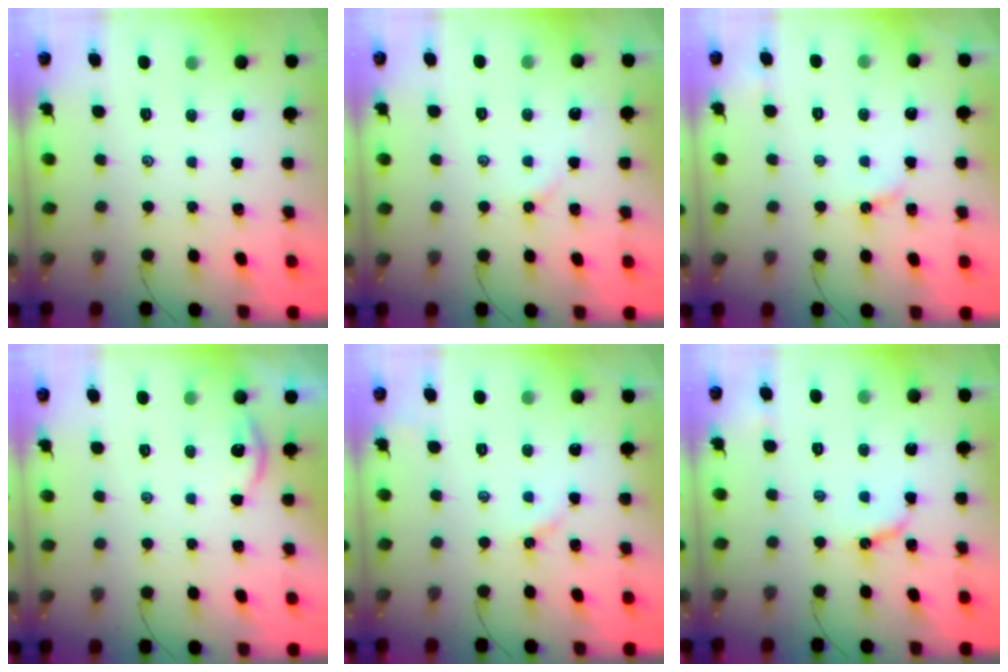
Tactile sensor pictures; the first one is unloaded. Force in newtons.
{"total": 1.7, "press": 1.6, "slide": 0.4}
{"total": 3.4, "press": 3.4, "slide": 0.0}
{"total": 1.9, "press": 1.9, "slide": 0.3}
{"total": 2.5, "press": 2.5, "slide": 0.3}
{"total": 6.1, "press": 6.1, "slide": 0.4}